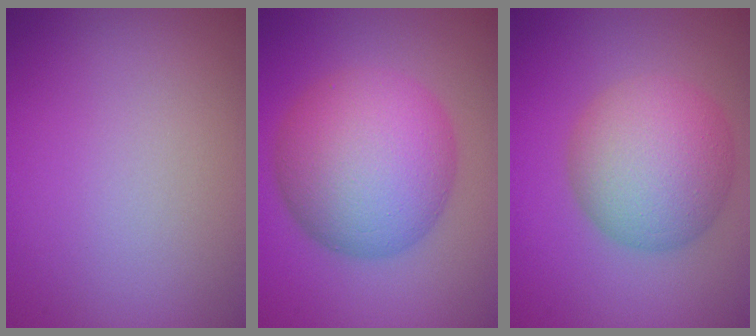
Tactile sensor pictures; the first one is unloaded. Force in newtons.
{"total": 10.1, "press": 10.1, "slide": 0.3}
{"total": 7.4, "press": 7.4, "slide": 0.1}